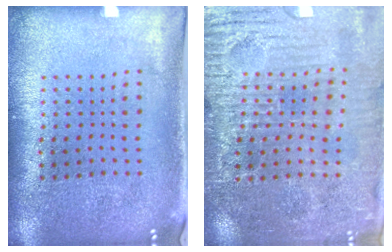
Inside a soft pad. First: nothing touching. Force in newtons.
{"total": 3.5, "press": 3.4, "slide": 0.6}